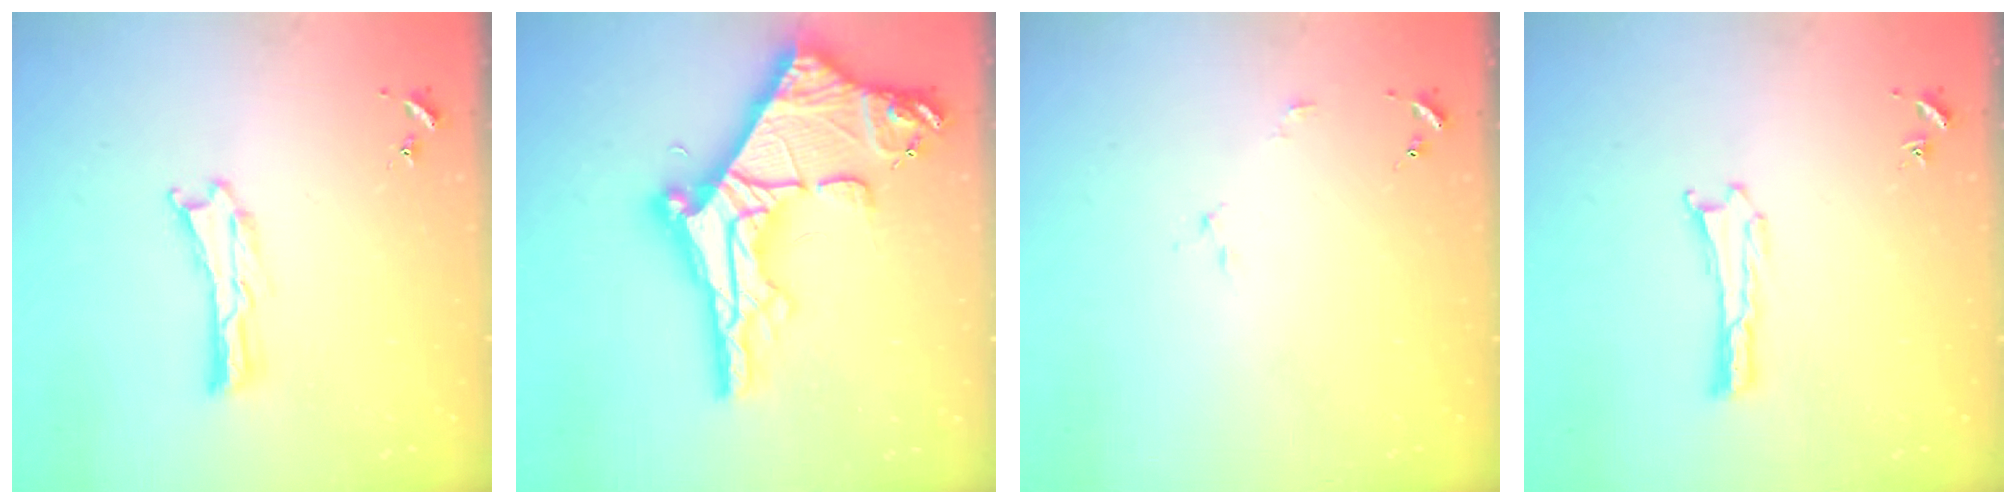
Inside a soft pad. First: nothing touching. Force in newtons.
{"total": 12.9, "press": 12.9, "slide": 1.3}
{"total": 2.0, "press": 2.0, "slide": 0.1}
{"total": 0.0}